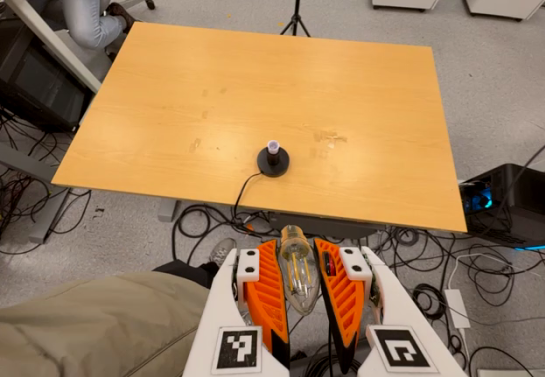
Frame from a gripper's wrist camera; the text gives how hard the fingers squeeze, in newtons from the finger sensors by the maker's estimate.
{"total": 19.6, "left": 21.3, "right": 17.9}